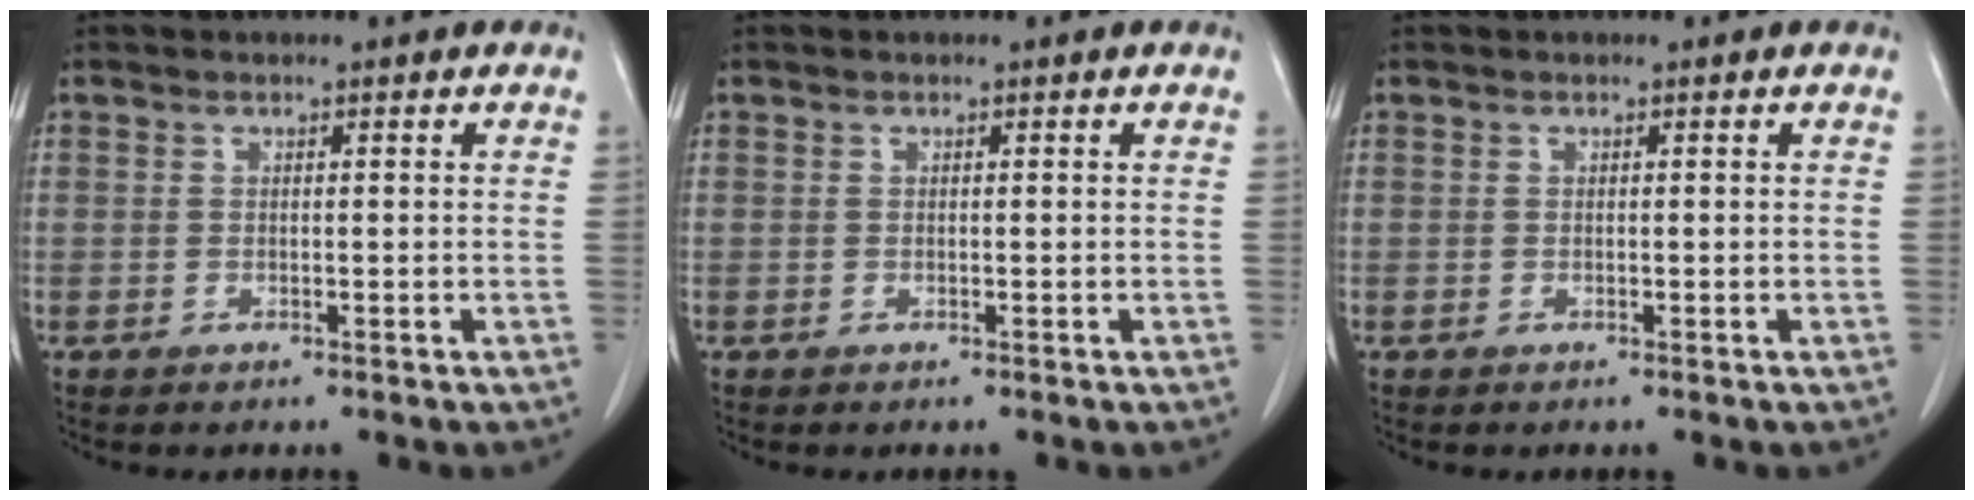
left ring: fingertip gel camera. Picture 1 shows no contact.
{"total": 0.0}
{"total": 0.0}